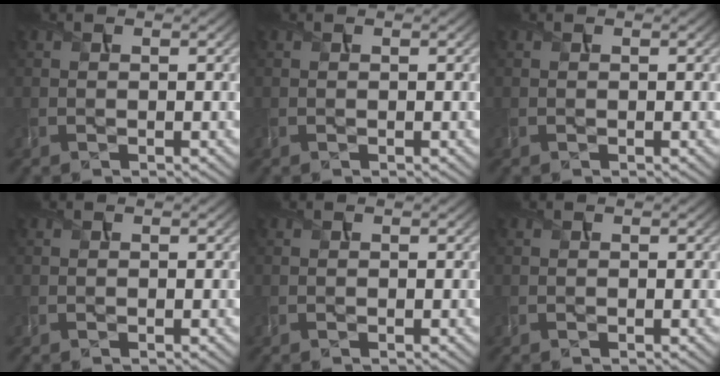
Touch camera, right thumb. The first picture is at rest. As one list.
[{"total": 0.0}, {"total": 0.0}, {"total": 0.0}, {"total": 0.0}, {"total": 0.0}]